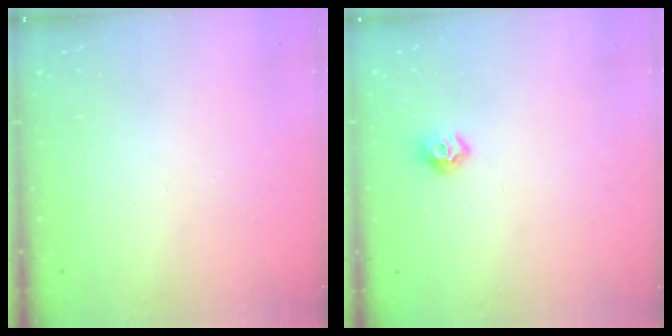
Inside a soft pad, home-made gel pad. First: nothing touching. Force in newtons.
{"total": 7.9, "press": 7.8, "slide": 0.7}